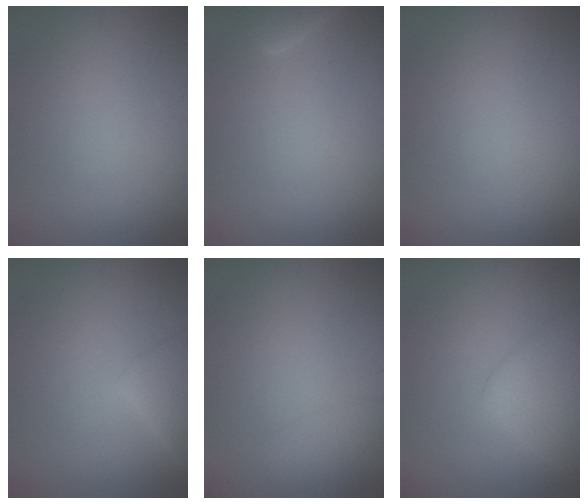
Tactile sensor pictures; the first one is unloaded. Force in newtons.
{"total": 2.4, "press": 2.4, "slide": 0.3}
{"total": 0.0}
{"total": 2.8, "press": 2.8, "slide": 0.2}
{"total": 1.3, "press": 1.3, "slide": 0.1}
{"total": 4.5, "press": 4.5, "slide": 0.1}